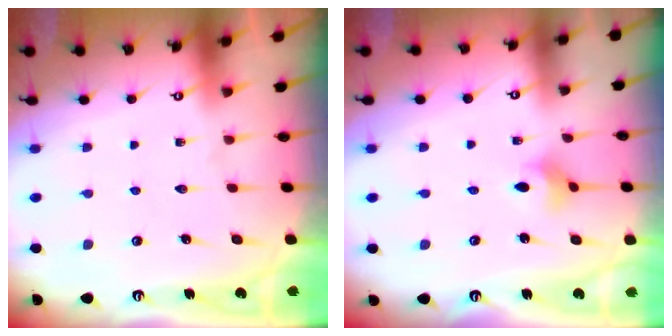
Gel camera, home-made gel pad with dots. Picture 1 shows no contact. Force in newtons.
{"total": 4.1, "press": 4.1, "slide": 0.6}